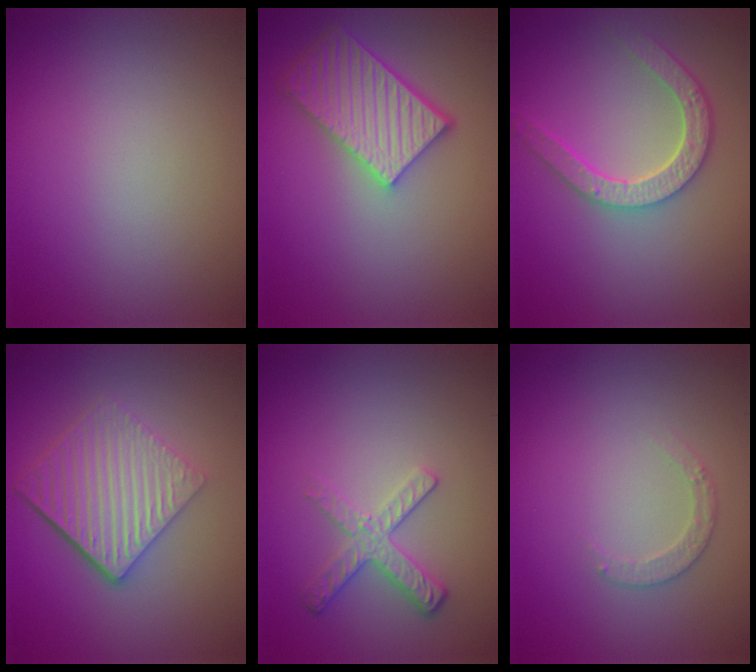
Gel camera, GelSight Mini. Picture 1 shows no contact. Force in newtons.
{"total": 5.5, "press": 4.6, "slide": 3.0}
{"total": 4.8, "press": 3.8, "slide": 2.9}
{"total": 6.2, "press": 4.1, "slide": 4.6}
{"total": 2.6, "press": 2.2, "slide": 1.4}
{"total": 1.5, "press": 1.5, "slide": 0.2}